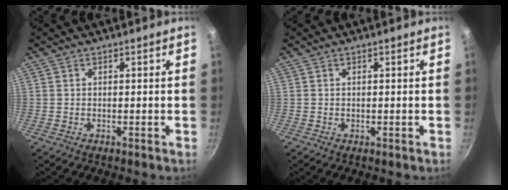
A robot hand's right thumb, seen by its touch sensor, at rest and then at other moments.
{"total": 0.0}